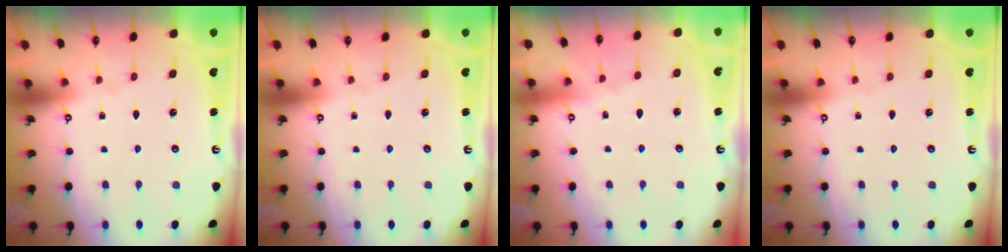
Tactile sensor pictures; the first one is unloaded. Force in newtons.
{"total": 0.0}
{"total": 2.2, "press": 2.1, "slide": 0.5}
{"total": 0.0}